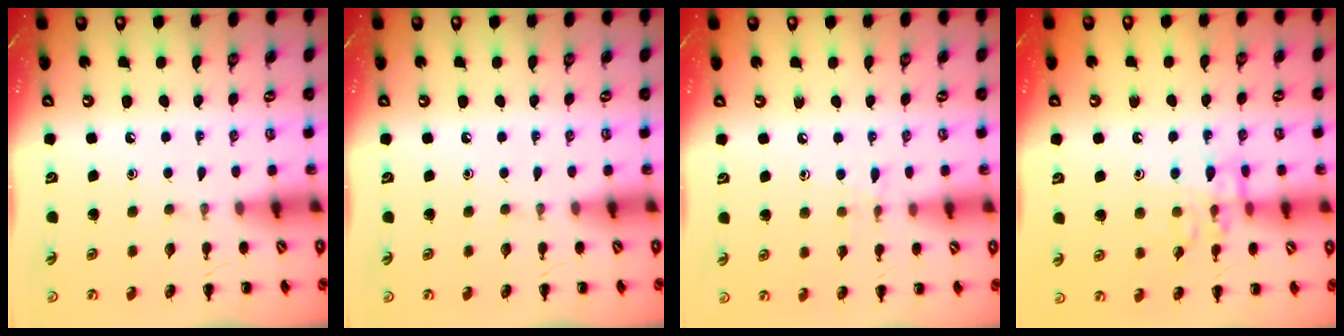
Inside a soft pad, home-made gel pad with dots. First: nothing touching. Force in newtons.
{"total": 0.0}
{"total": 6.0, "press": 5.6, "slide": 2.1}
{"total": 11.1, "press": 11.1, "slide": 0.7}